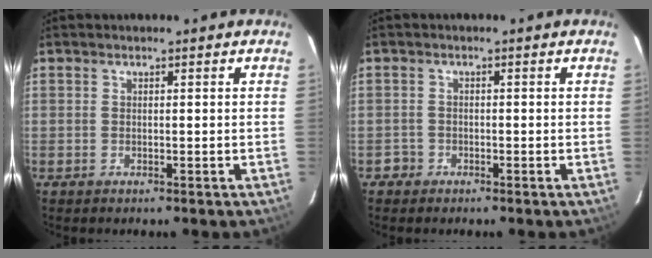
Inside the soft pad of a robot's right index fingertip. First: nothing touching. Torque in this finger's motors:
{"motor_torque": [-0.28, 0.09, -0.87, -0.21]}